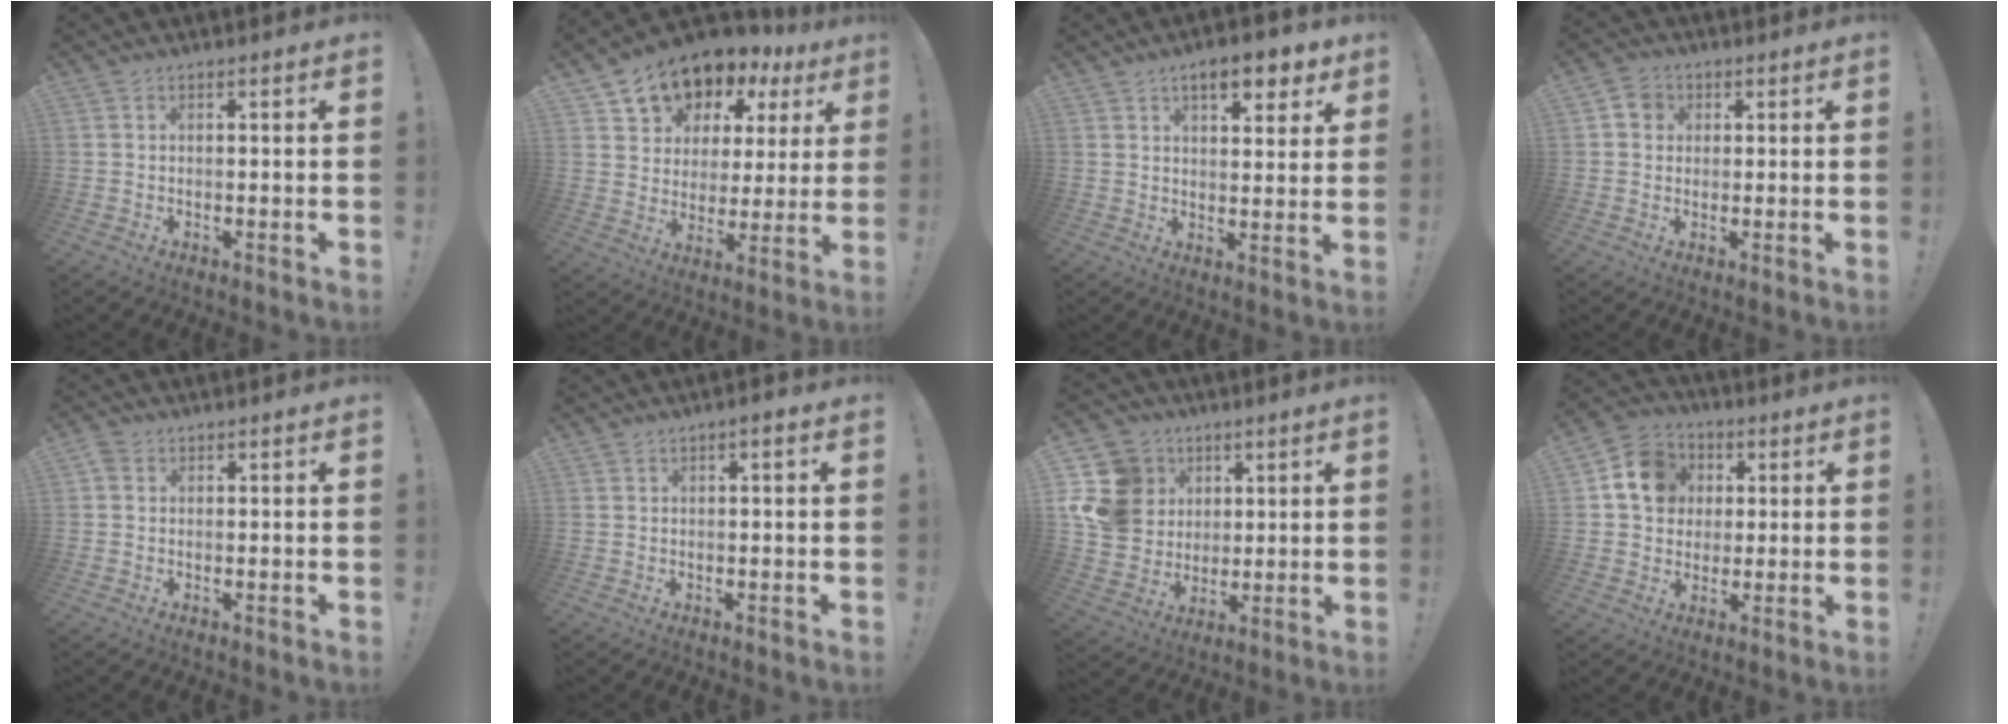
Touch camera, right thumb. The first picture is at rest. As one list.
[{"total": 10.6, "force": [7.5, 6.9, 3.1], "torque": [-0.050, -0.067, 0.136]}, {"total": 8.5, "force": [5.4, 3.2, 5.8], "torque": [-0.067, -0.025, 0.088]}, {"total": 5.0, "force": [1.5, 4.5, 1.8], "torque": [-0.024, 0.003, 0.028]}, {"total": 1.8, "force": [0.5, 1.4, 0.9], "torque": [-0.018, 0.004, 0.010]}, {"total": 1.3, "force": [-0.2, 0.3, 1.3], "torque": [-0.014, 0.001, -0.006]}, {"total": 16.2, "force": [4.1, 14.2, 6.7], "torque": [-0.111, -0.016, 0.096]}, {"total": 12.3, "force": [3.2, 10.8, 5.1], "torque": [-0.063, 0.001, 0.066]}]